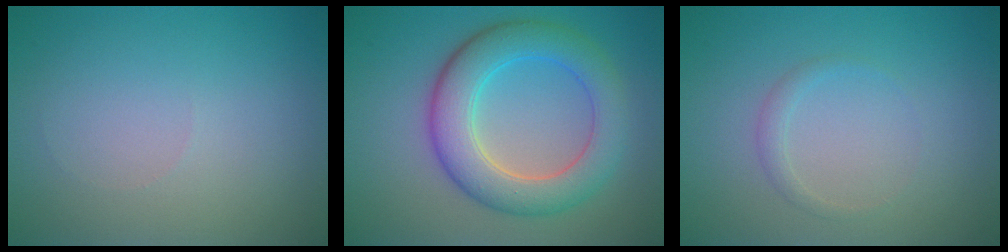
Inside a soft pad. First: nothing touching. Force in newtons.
{"total": 6.6, "press": 6.6, "slide": 0.1}
{"total": 1.0, "press": 1.0, "slide": 0.1}